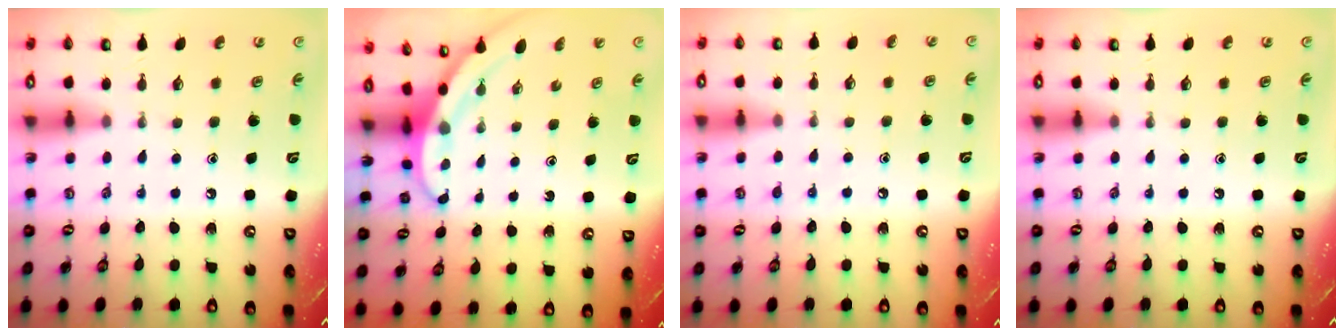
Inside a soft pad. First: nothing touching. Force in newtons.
{"total": 3.2, "press": 3.2, "slide": 0.1}
{"total": 5.2, "press": 5.1, "slide": 0.6}
{"total": 0.0}